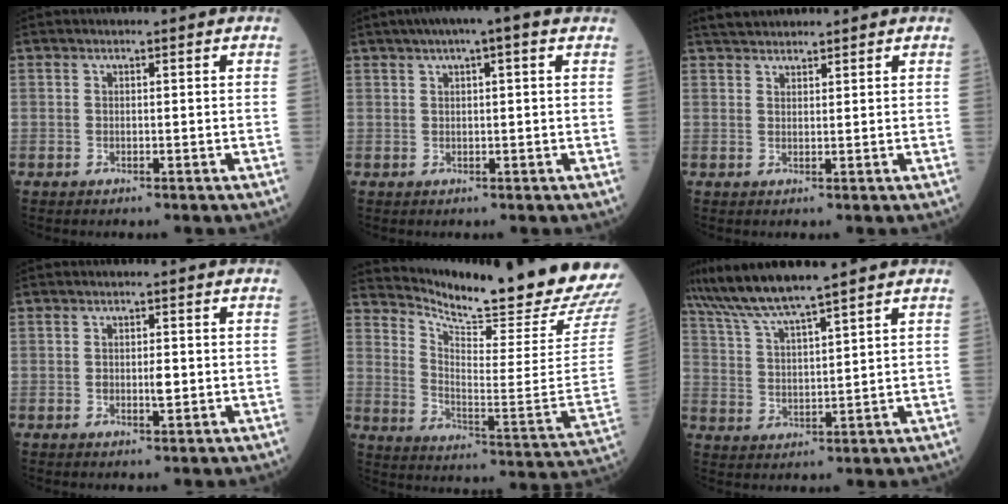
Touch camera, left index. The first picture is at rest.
{"total": 6.1, "force": [3.8, 0.7, 4.8], "torque": [-0.075, 0.038, 0.056]}
{"total": 3.5, "force": [3.4, 0.6, 0.8], "torque": [-0.015, 0.026, 0.062]}
{"total": 1.9, "force": [-0.2, 0.7, 1.8], "torque": [-0.032, 0.000, -0.001]}
{"total": 21.9, "force": [21.0, -0.2, 6.2], "torque": [-0.129, -0.125, 0.284]}
{"total": 8.6, "force": [7.4, -0.8, 4.2], "torque": [-0.088, 0.015, 0.145]}